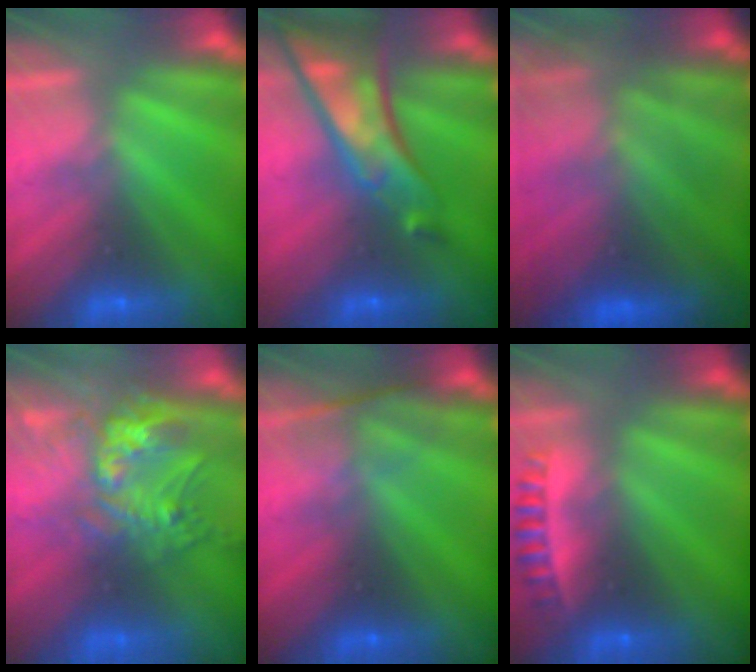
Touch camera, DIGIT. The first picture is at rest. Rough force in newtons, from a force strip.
{"total": 6.9}
{"total": 6.1}
{"total": 7.7}
{"total": 2.3}
{"total": 2.7}